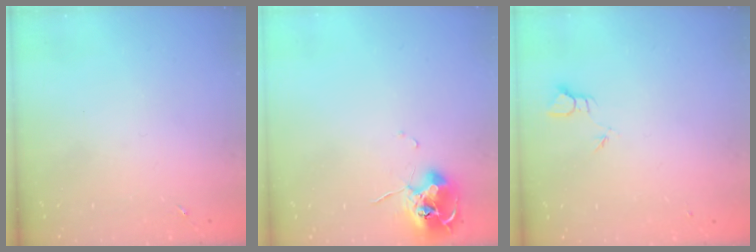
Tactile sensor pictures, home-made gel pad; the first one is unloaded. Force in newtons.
{"total": 9.8, "press": 9.8, "slide": 0.5}
{"total": 2.0, "press": 2.0, "slide": 0.1}